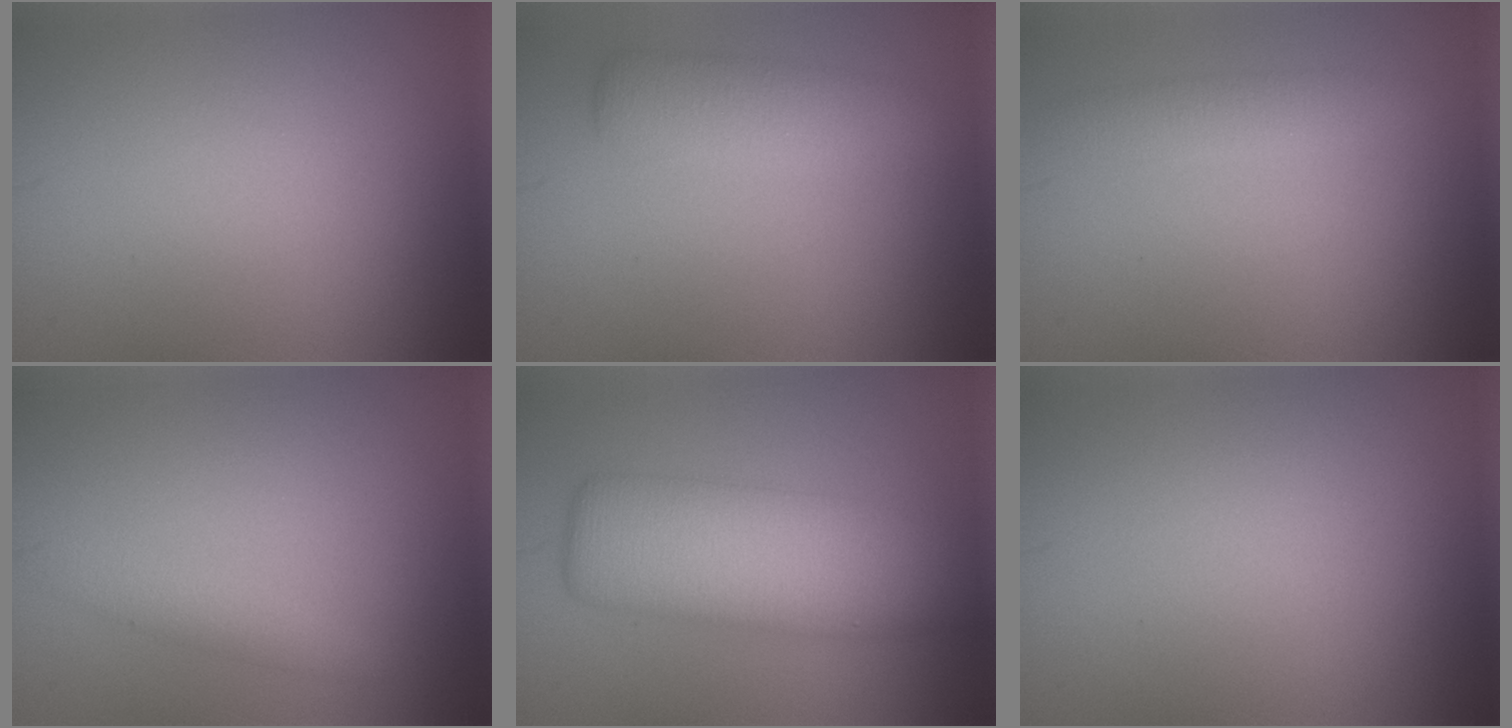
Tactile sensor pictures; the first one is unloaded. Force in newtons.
{"total": 3.7, "press": 3.7, "slide": 0.1}
{"total": 1.9, "press": 1.9, "slide": 0.0}
{"total": 1.5, "press": 1.5, "slide": 0.1}
{"total": 8.9, "press": 8.9, "slide": 0.2}
{"total": 0.0}